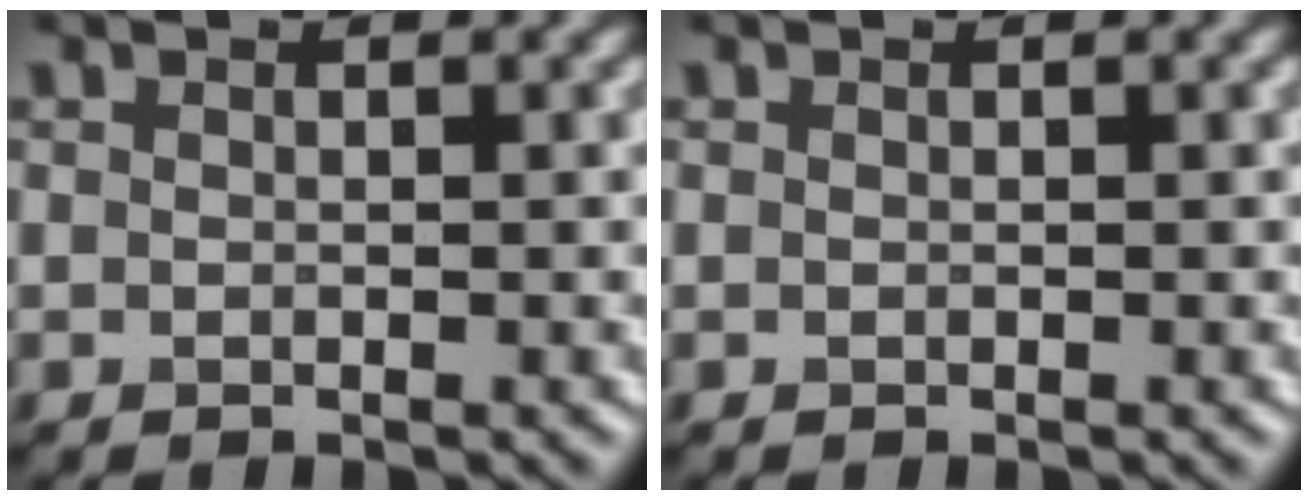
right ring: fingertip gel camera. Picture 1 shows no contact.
{"total": 0.0}